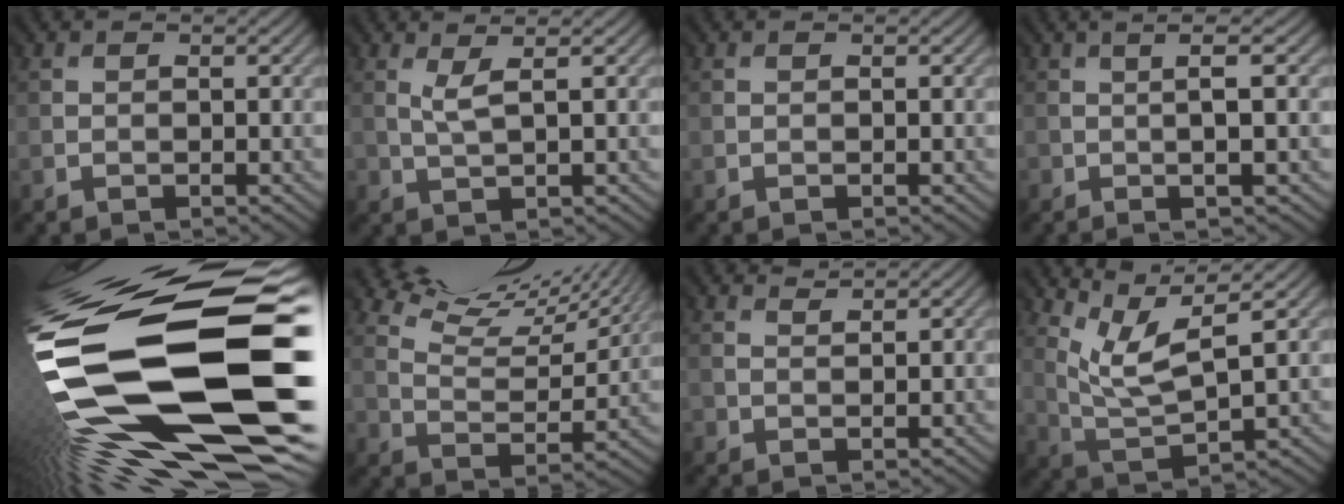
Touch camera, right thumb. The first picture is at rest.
{"total": 1.6, "force": [0.9, 0.1, 1.3], "torque": [-0.040, 0.002, 0.021]}
{"total": 0.0}
{"total": 1.9, "force": [-0.2, -0.4, 1.8], "torque": [-0.033, 0.006, -0.005]}
{"total": 19.0, "force": [-2.9, 9.1, 16.4], "torque": [-0.360, -0.079, -0.031]}
{"total": 12.4, "force": [10.6, 2.6, 5.8], "torque": [-0.123, 0.009, 0.150]}
{"total": 1.4, "force": [1.3, 0.4, 0.2], "torque": [-0.009, 0.003, 0.024]}
{"total": 6.7, "force": [4.6, 1.5, 4.6], "torque": [-0.104, -0.002, 0.095]}